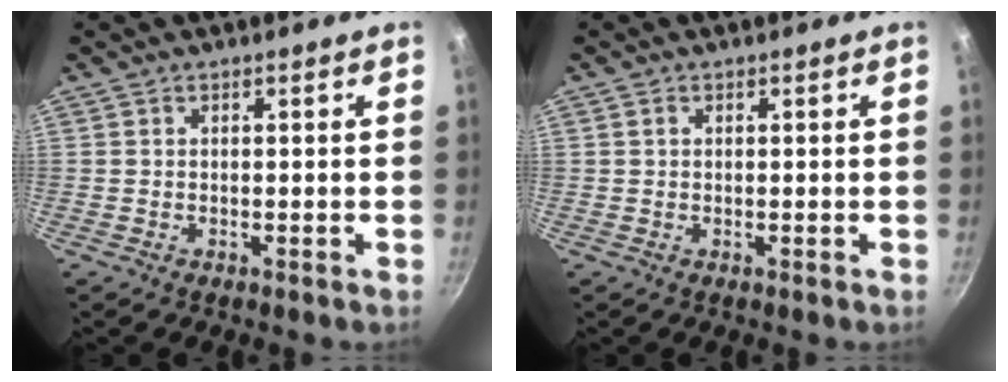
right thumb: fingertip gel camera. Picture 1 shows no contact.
{"total": 0.7, "force": [0.3, 0.6, 0.3], "torque": [-0.004, 0.002, 0.003]}